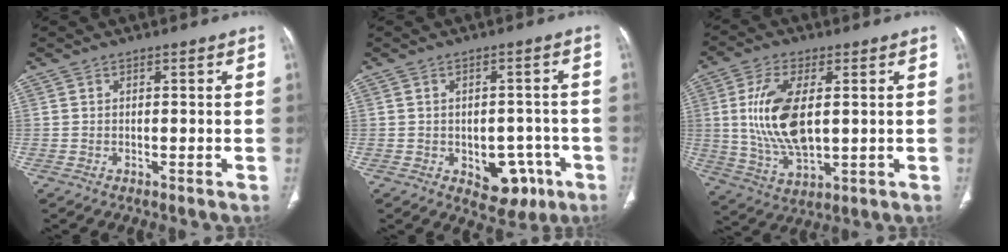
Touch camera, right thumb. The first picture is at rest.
{"total": 8.7, "force": [-3.5, 5.8, 5.5], "torque": [-0.032, 0.021, -0.033]}
{"total": 14.0, "force": [1.6, 6.8, 12.1], "torque": [-0.245, -0.013, 0.040]}